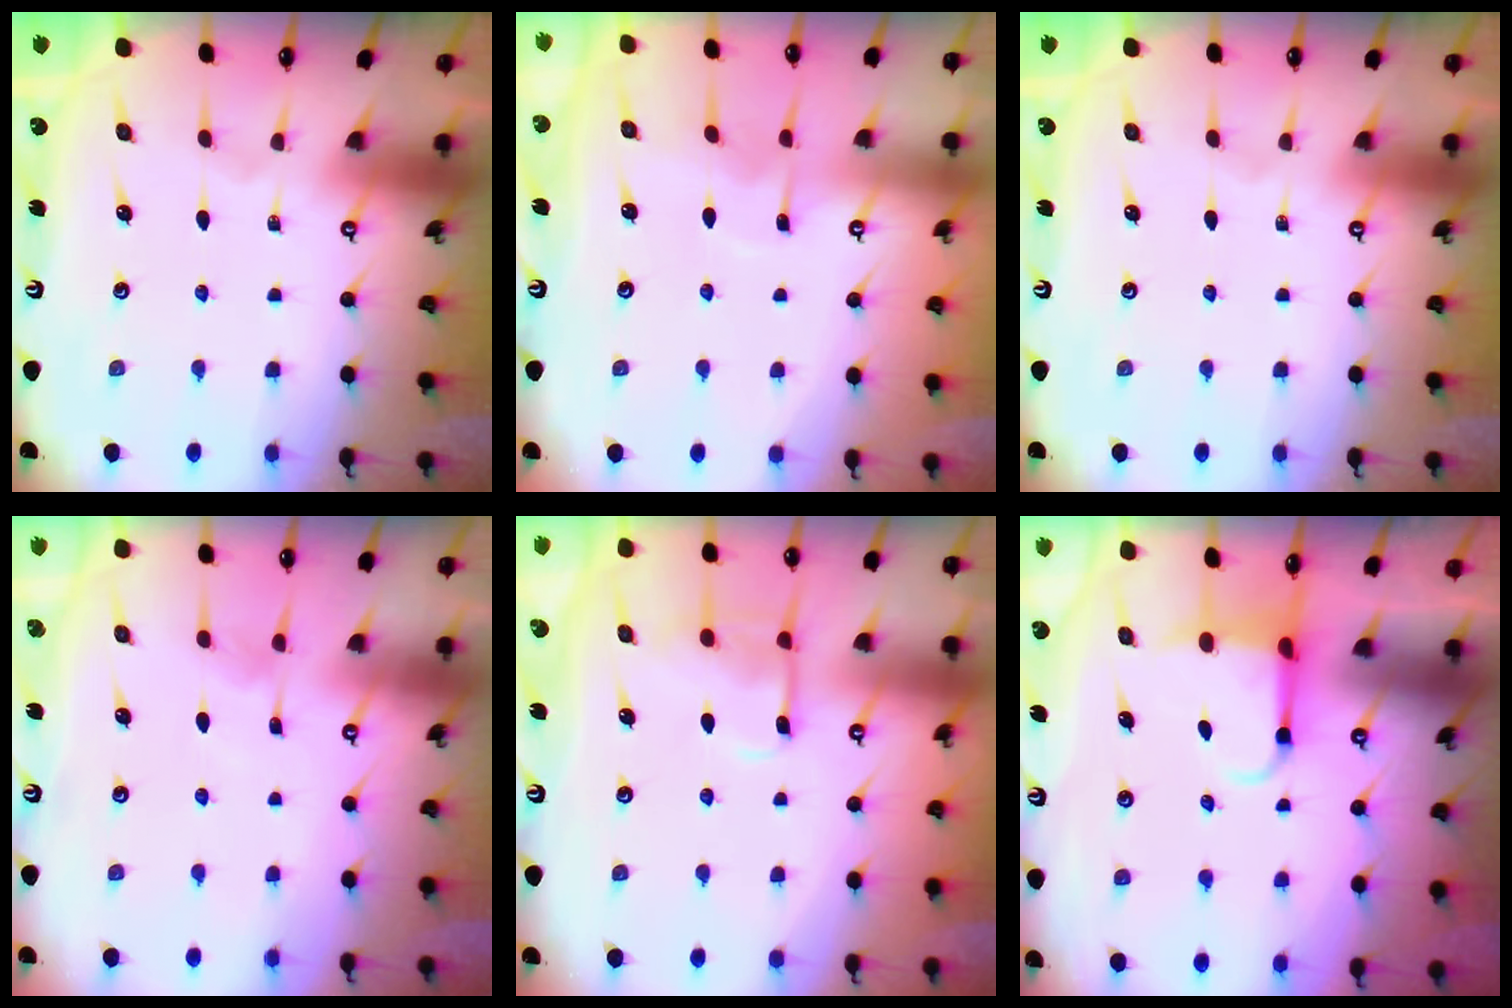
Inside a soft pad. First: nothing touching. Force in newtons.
{"total": 2.8, "press": 2.8, "slide": 0.4}
{"total": 0.0}
{"total": 4.7, "press": 4.6, "slide": 0.6}
{"total": 10.8, "press": 10.7, "slide": 1.1}
{"total": 3.7, "press": 3.6, "slide": 1.0}